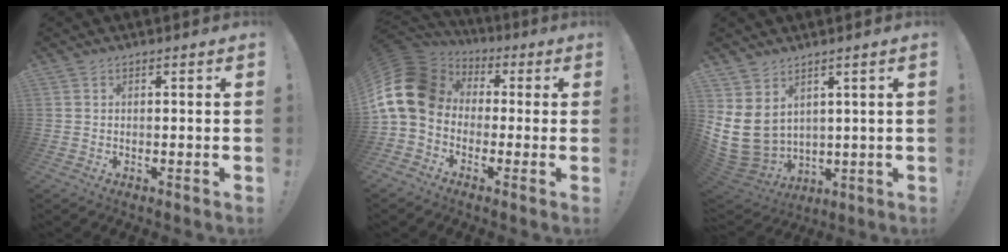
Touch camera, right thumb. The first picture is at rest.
{"total": 17.3, "force": [2.6, 13.2, 10.8], "torque": [-0.196, 0.003, 0.061]}
{"total": 11.7, "force": [2.5, 9.3, 6.7], "torque": [-0.159, -0.027, 0.055]}